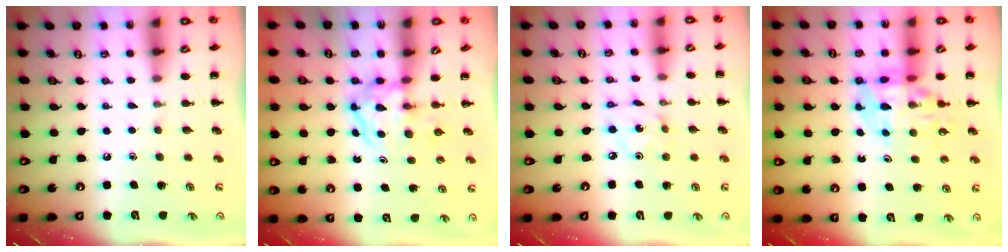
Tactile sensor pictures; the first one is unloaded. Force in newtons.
{"total": 3.9, "press": 3.9, "slide": 0.4}
{"total": 2.3, "press": 2.2, "slide": 0.3}
{"total": 11.7, "press": 11.3, "slide": 3.1}